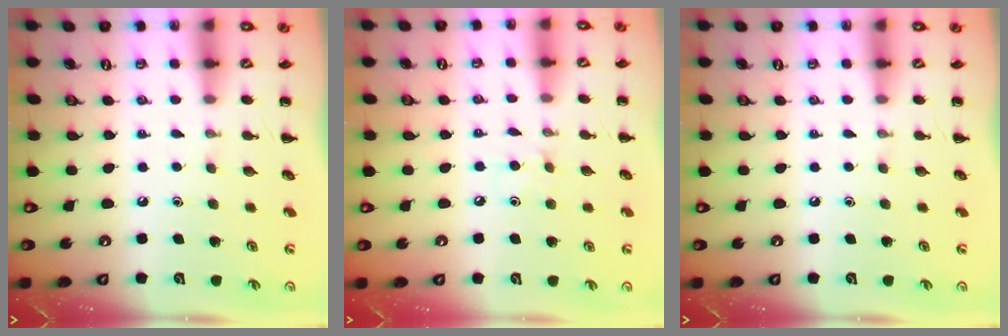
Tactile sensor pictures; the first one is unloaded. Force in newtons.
{"total": 4.5, "press": 4.3, "slide": 1.4}
{"total": 0.0}